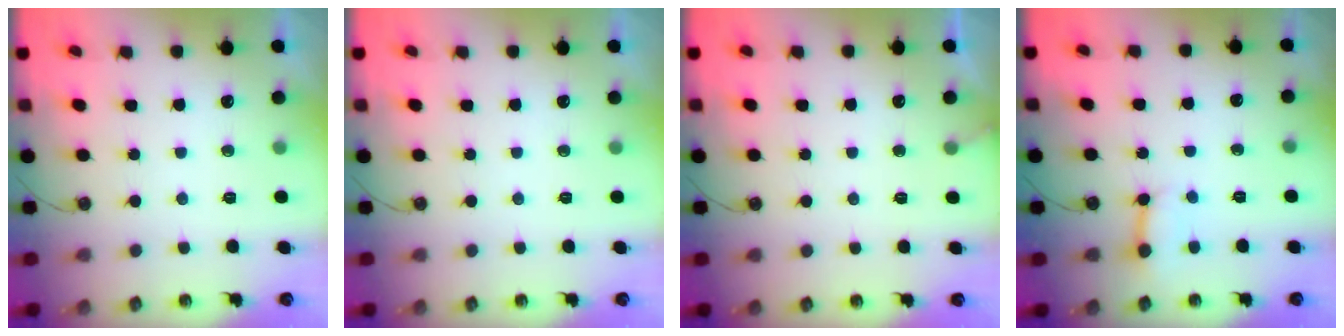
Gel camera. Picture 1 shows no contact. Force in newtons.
{"total": 0.0}
{"total": 3.0, "press": 3.0, "slide": 0.1}
{"total": 5.3, "press": 5.2, "slide": 0.6}